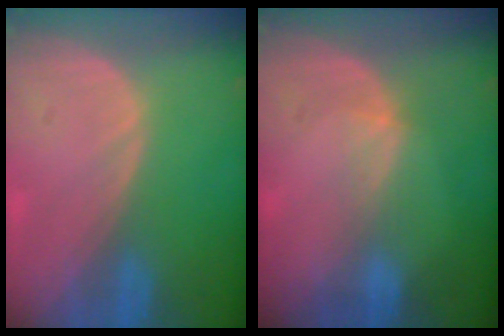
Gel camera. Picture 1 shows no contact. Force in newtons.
{"total": 2.1, "press": 1.7, "slide": 1.2}